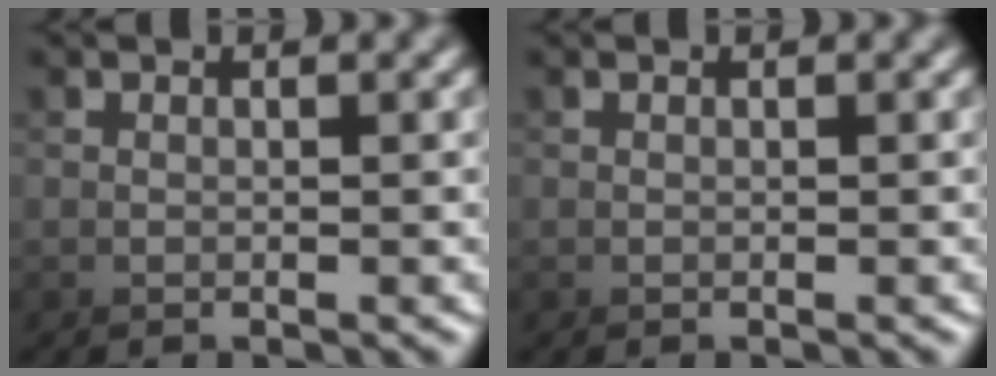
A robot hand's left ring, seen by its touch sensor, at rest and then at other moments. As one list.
[{"total": 0.0}]